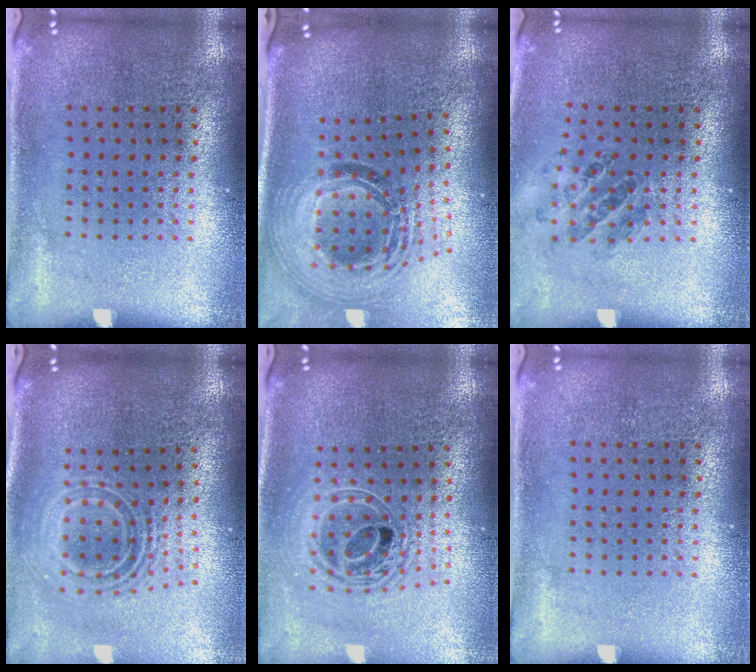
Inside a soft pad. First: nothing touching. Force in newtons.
{"total": 1.9, "press": 1.5, "slide": 1.1}
{"total": 0.8, "press": 0.8, "slide": 0.1}
{"total": 2.1, "press": 1.6, "slide": 1.4}
{"total": 2.0, "press": 1.5, "slide": 1.3}
{"total": 0.0}